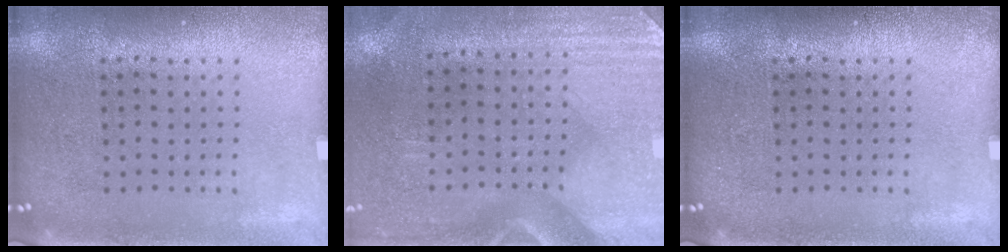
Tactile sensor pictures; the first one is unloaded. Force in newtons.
{"total": 3.0, "press": 2.6, "slide": 1.5}
{"total": 0.0}